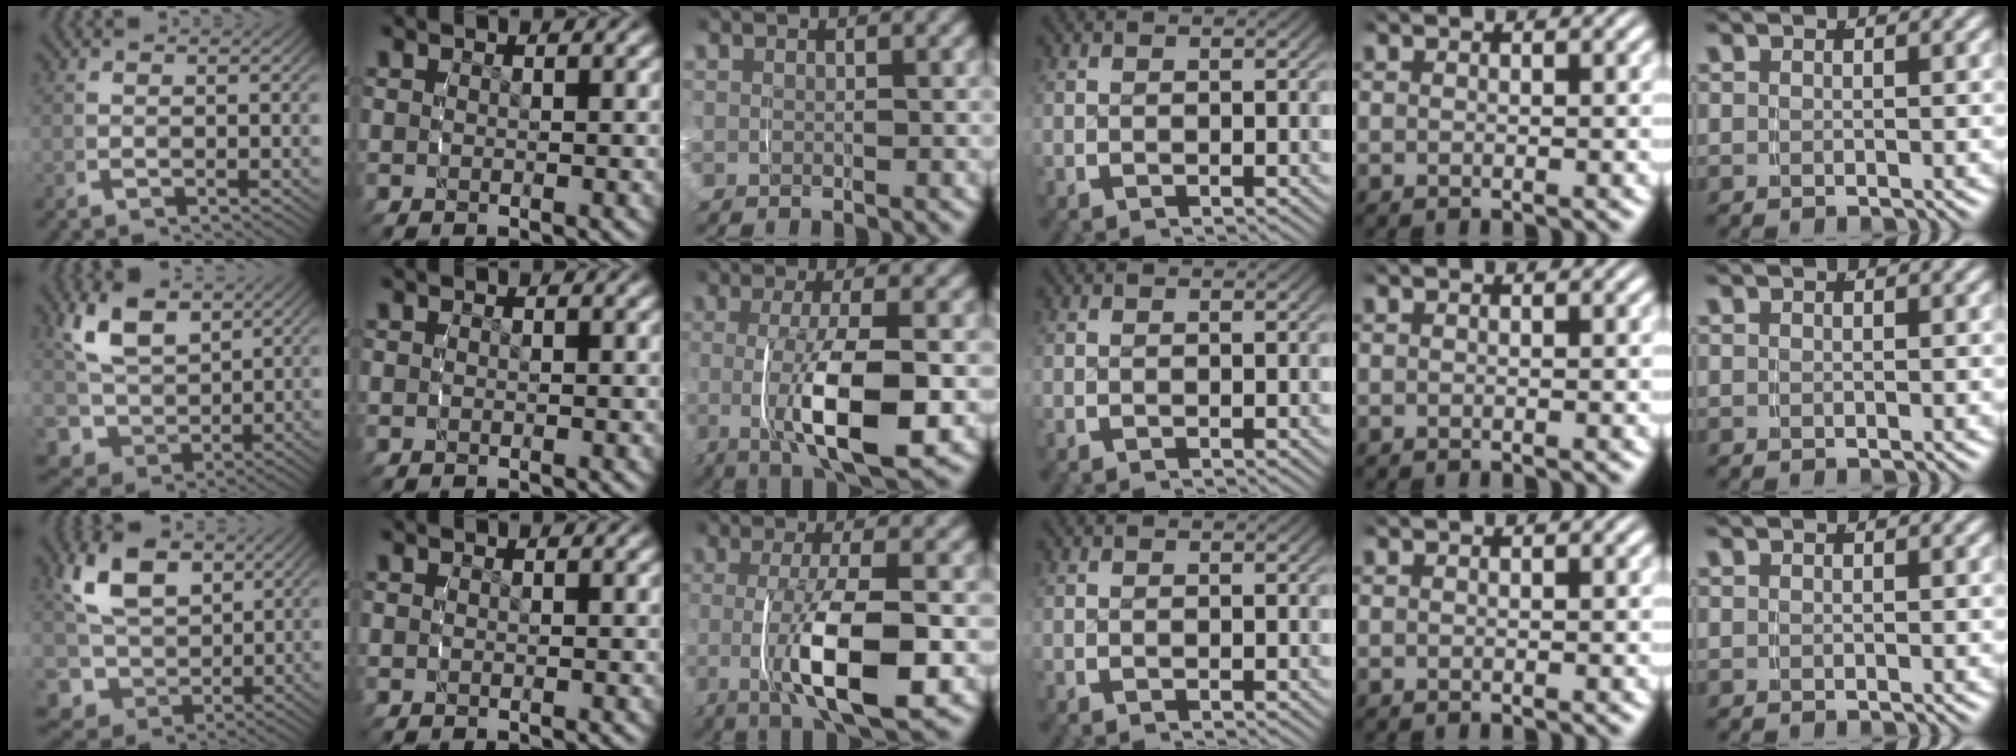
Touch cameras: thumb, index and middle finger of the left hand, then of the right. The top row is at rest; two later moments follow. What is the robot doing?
{"motion": "grasp_and_lifting", "object": "ribbon"}